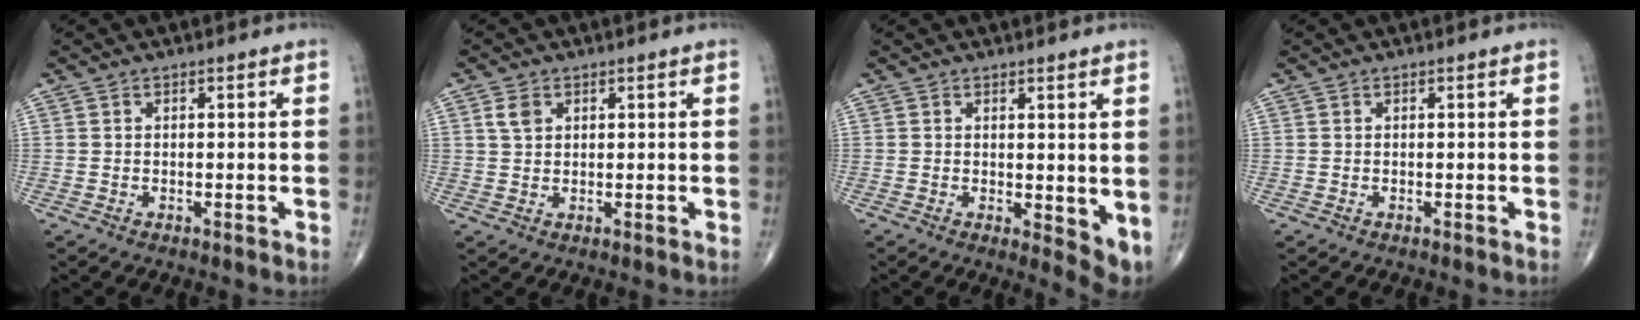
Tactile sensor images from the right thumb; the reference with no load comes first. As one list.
[{"total": 2.9, "force": [1.2, 2.0, 1.7], "torque": [-0.026, 0.001, 0.026]}, {"total": 5.0, "force": [0.8, 2.1, 4.5], "torque": [-0.052, -0.016, 0.016]}, {"total": 0.0}]